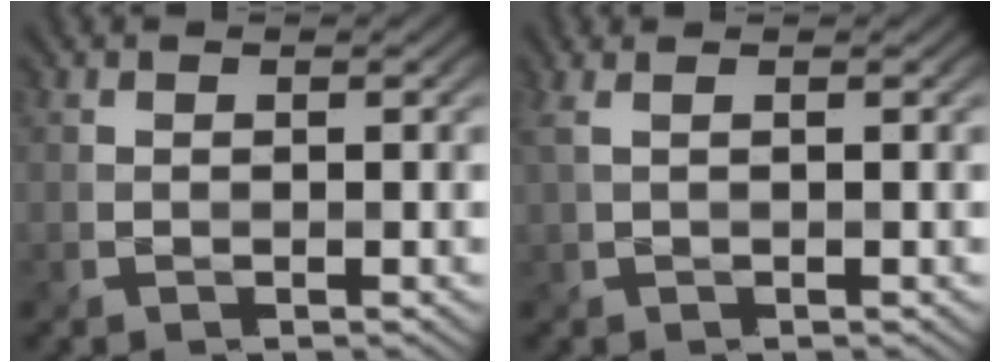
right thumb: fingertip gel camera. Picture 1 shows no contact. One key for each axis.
{"total": 1.9, "fx": 0.8, "fy": 0.4, "fz": 1.6, "tx": -0.044, "ty": 0.006, "tz": 0.017}